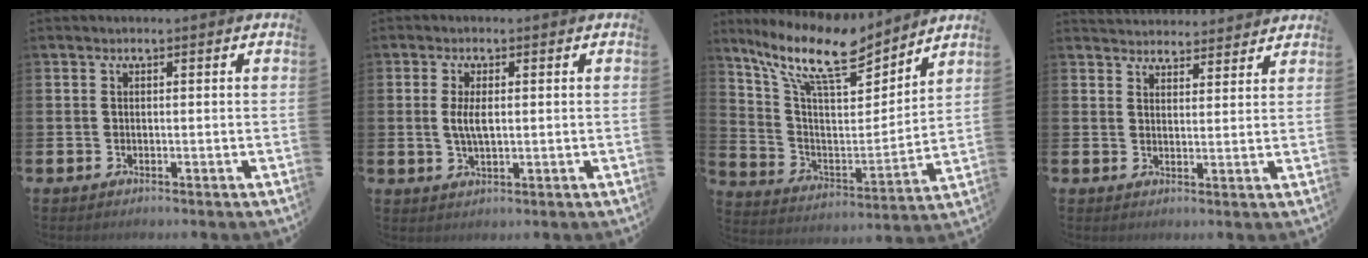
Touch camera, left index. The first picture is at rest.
{"total": 3.4, "force": [0.4, 1.3, 3.1], "torque": [-0.062, 0.005, 0.005]}
{"total": 12.9, "force": [10.4, 3.8, 6.7], "torque": [-0.161, -0.062, 0.180]}
{"total": 3.8, "force": [3.8, 0.7, -0.3], "torque": [0.001, -0.022, 0.069]}